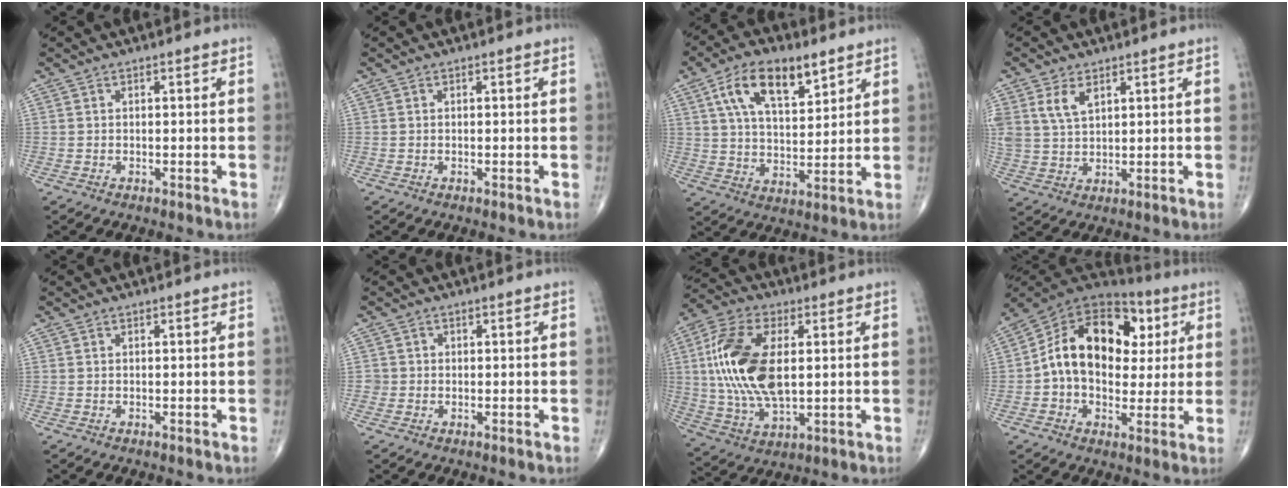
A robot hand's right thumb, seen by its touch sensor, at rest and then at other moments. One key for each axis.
{"total": 0.0}
{"total": 13.8, "fx": 6.8, "fy": 6.5, "fz": 10.0, "tx": -0.154, "ty": -0.018, "tz": 0.124}
{"total": 5.7, "fx": 2.8, "fy": 3.2, "fz": 3.8, "tx": -0.071, "ty": -0.008, "tz": 0.062}
{"total": 0.0}
{"total": 1.4, "fx": -0.3, "fy": 1.3, "fz": 0.0, "tx": 0.011, "ty": 0.007, "tz": -0.008}
{"total": 18.0, "fx": 2.3, "fy": 9.2, "fz": 15.3, "tx": -0.316, "ty": -0.002, "tz": 0.043}
{"total": 20.1, "fx": 2.7, "fy": 13.8, "fz": 14.3, "tx": -0.203, "ty": 0.027, "tz": 0.038}